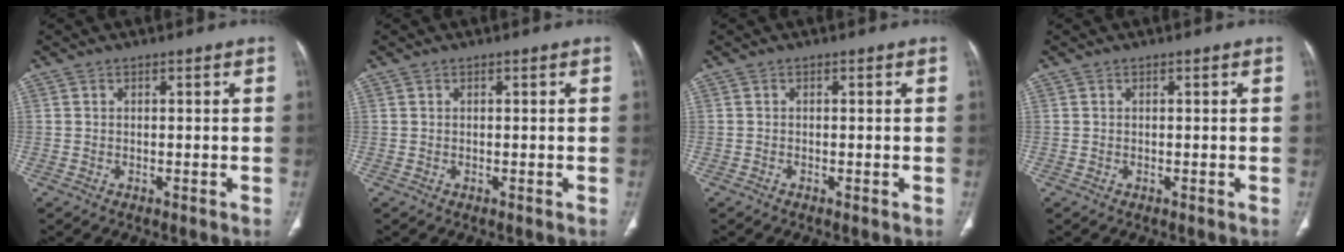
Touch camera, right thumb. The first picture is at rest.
{"total": 0.0}
{"total": 0.0}
{"total": 0.0}